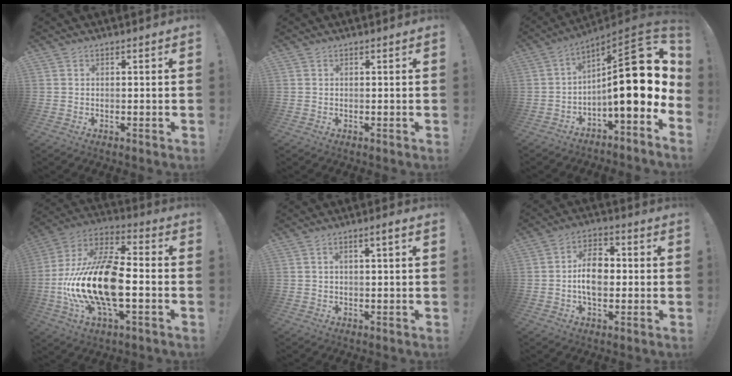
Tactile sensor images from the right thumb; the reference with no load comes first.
{"total": 0.0}
{"total": 22.6, "force": [2.1, 6.9, 21.5], "torque": [-0.308, -0.016, 0.034]}
{"total": 23.7, "force": [-4.4, 11.0, 20.5], "torque": [-0.407, 0.016, -0.068]}
{"total": 2.9, "force": [-0.1, 0.4, 2.9], "torque": [-0.043, 0.003, -0.004]}
{"total": 10.1, "force": [-0.5, 6.9, 7.4], "torque": [-0.126, 0.012, -0.011]}